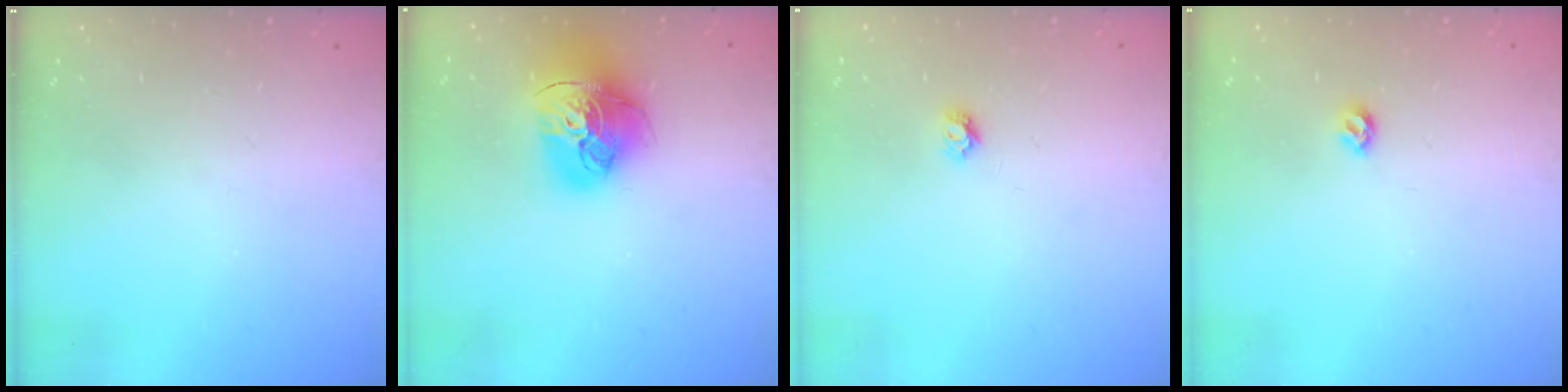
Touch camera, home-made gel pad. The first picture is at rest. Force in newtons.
{"total": 18.6, "press": 18.5, "slide": 2.1}
{"total": 3.8, "press": 3.8, "slide": 0.3}
{"total": 5.3, "press": 5.3, "slide": 0.7}